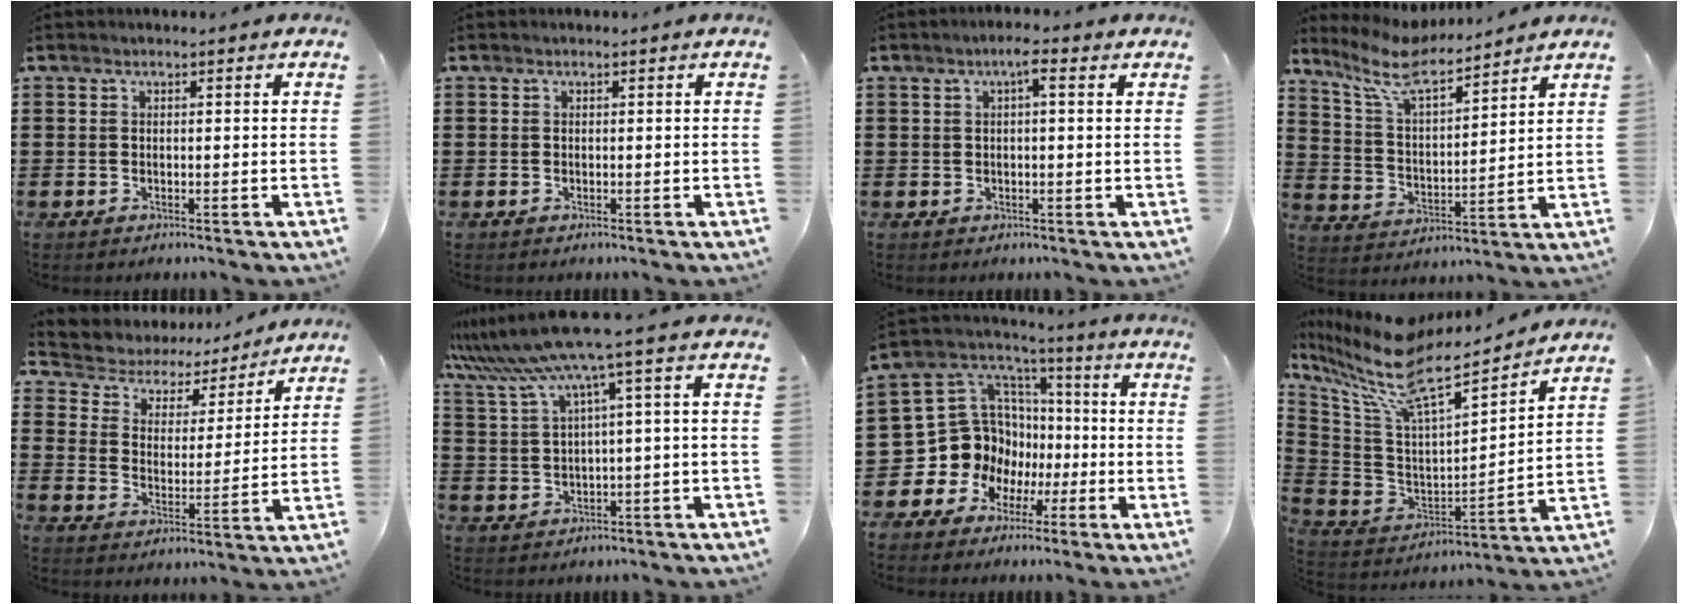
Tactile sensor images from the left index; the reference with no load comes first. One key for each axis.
{"total": 0.0}
{"total": 3.1, "fx": 1.2, "fy": 0.7, "fz": 2.8, "tx": -0.048, "ty": 0.004, "tz": 0.016}
{"total": 8.0, "fx": 6.6, "fy": 1.9, "fz": 4.2, "tx": -0.108, "ty": -0.025, "tz": 0.114}
{"total": 4.4, "fx": 4.0, "fy": 1.6, "fz": 0.5, "tx": -0.039, "ty": -0.030, "tz": 0.062}
{"total": 8.0, "fx": 4.4, "fy": -0.3, "fz": 6.7, "tx": -0.159, "ty": -0.035, "tz": 0.070}
{"total": 12.7, "fx": -1.3, "fy": 12.2, "fz": 3.6, "tx": -0.126, "ty": -0.025, "tz": -0.004}
{"total": 10.5, "fx": 7.9, "fy": 2.3, "fz": 6.5, "tx": -0.173, "ty": -0.057, "tz": 0.127}